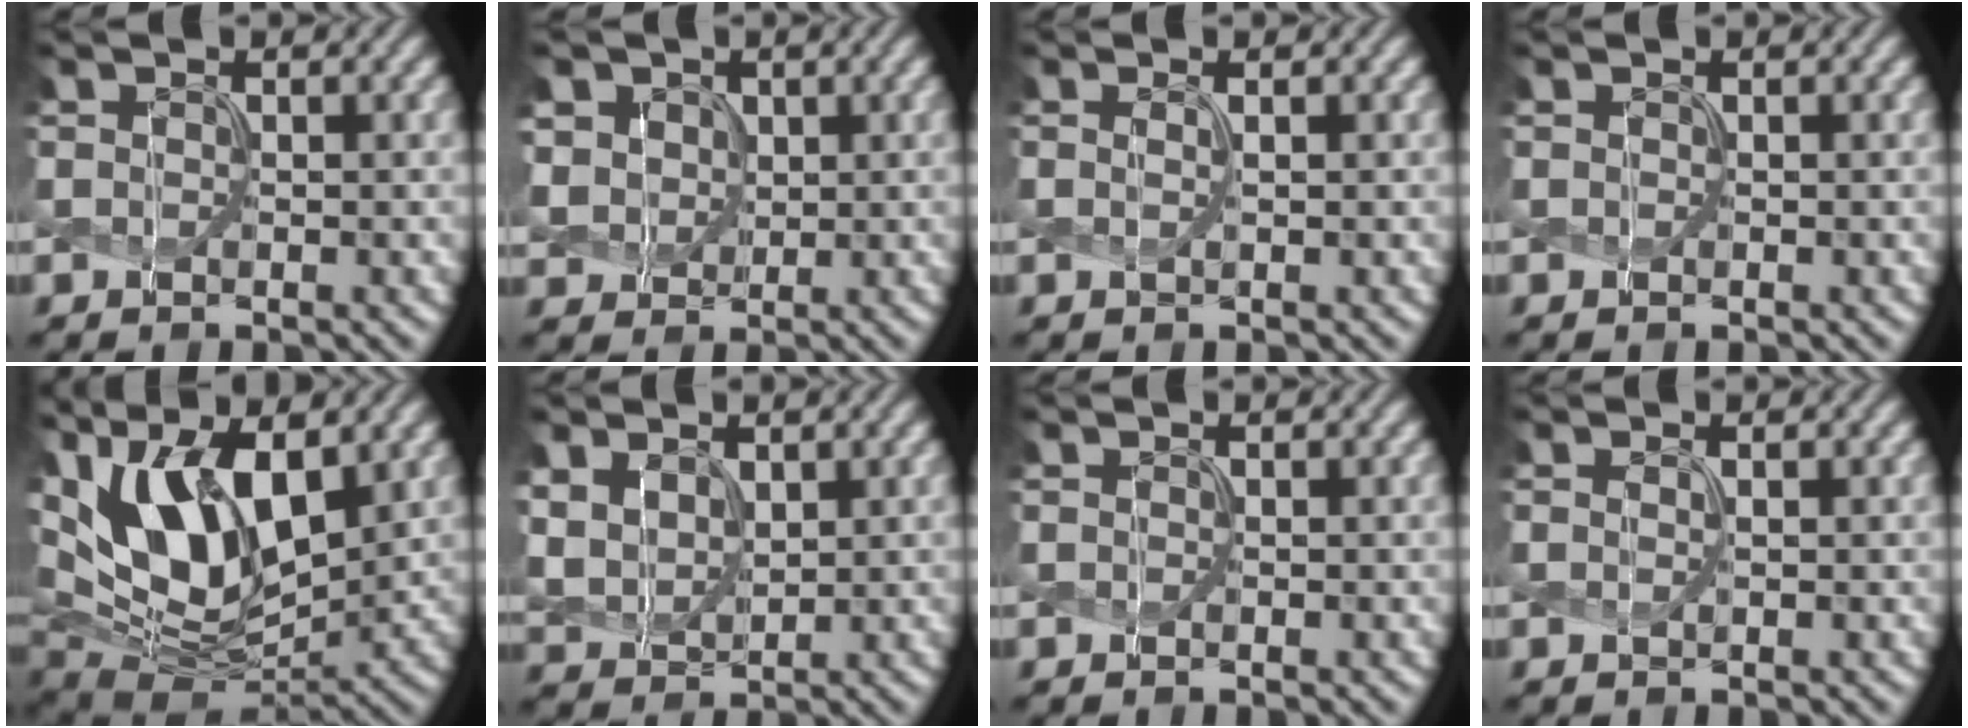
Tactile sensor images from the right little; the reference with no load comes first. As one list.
[{"total": 4.6, "force": [1.8, 3.8, 1.8], "torque": [-0.077, 0.009, 0.040]}, {"total": 0.8, "force": [0.2, 0.1, 0.8], "torque": [-0.015, -0.003, 0.002]}, {"total": 0.0}, {"total": 14.0, "force": [3.9, 7.3, 11.3], "torque": [-0.204, -0.004, 0.069]}, {"total": 4.5, "force": [1.6, 3.1, 2.8], "torque": [-0.074, -0.002, 0.037]}, {"total": 0.0}, {"total": 0.5, "force": [0.1, 0.1, 0.5], "torque": [-0.012, 0.002, 0.001]}]